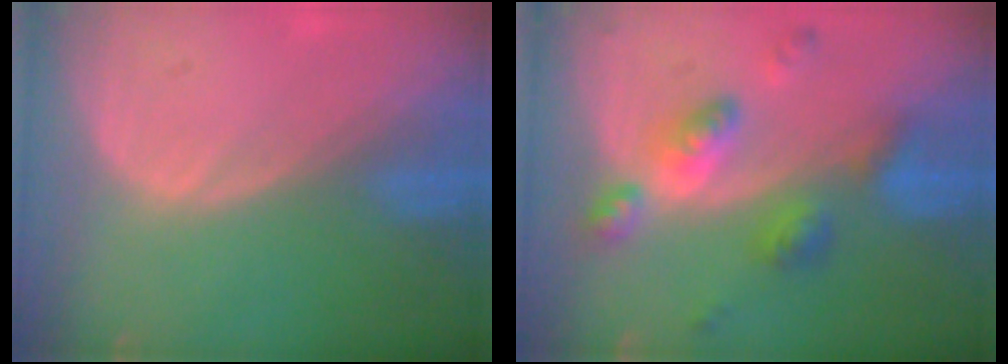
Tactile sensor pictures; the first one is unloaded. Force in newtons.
{"total": 7.2, "press": 7.2, "slide": 0.6}